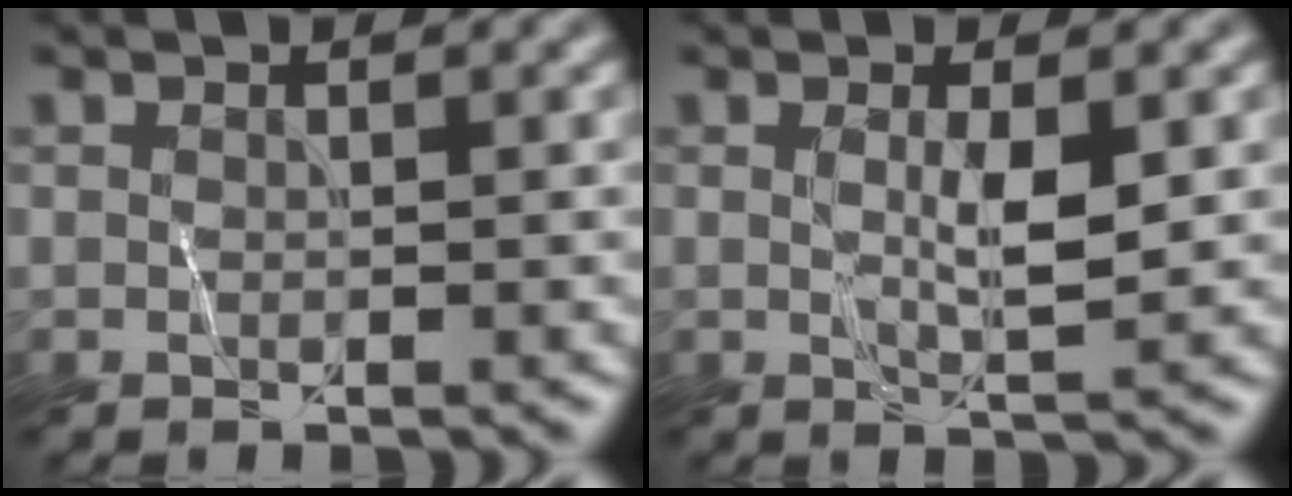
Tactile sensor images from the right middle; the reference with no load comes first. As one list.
[{"total": 2.3, "force": [0.5, 0.3, 2.2], "torque": [-0.042, 0.001, 0.010]}]